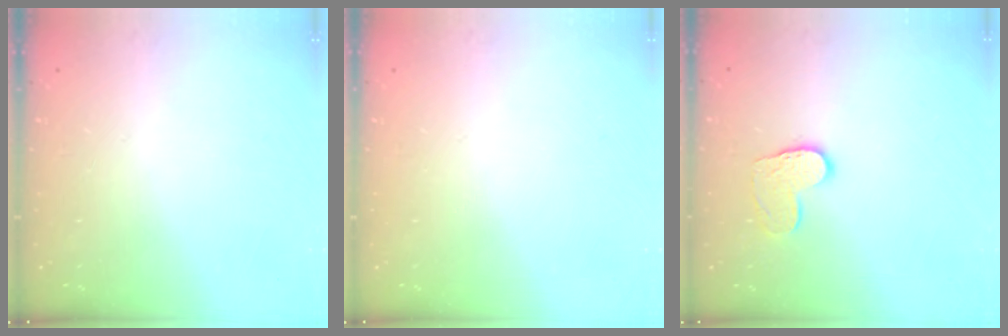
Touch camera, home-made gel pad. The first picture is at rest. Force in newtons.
{"total": 0.0}
{"total": 8.8, "press": 8.8, "slide": 0.7}